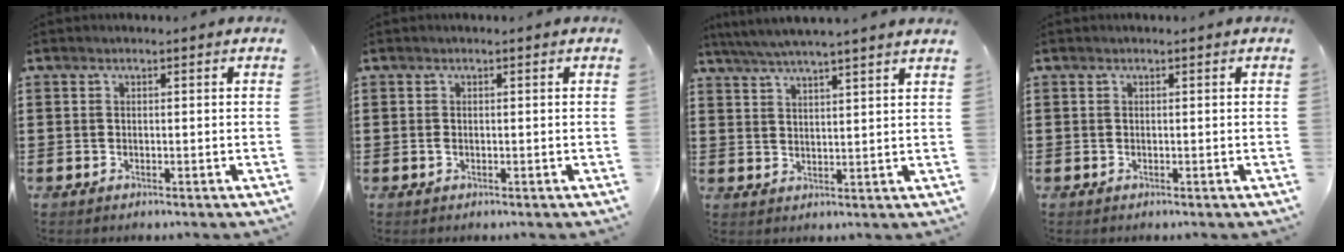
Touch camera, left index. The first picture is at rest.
{"total": 0.7, "force": [-0.1, 0.3, 0.6], "torque": [-0.015, -0.001, -0.001]}
{"total": 4.5, "force": [4.2, -0.6, 1.5], "torque": [-0.044, -0.018, 0.074]}
{"total": 0.0}